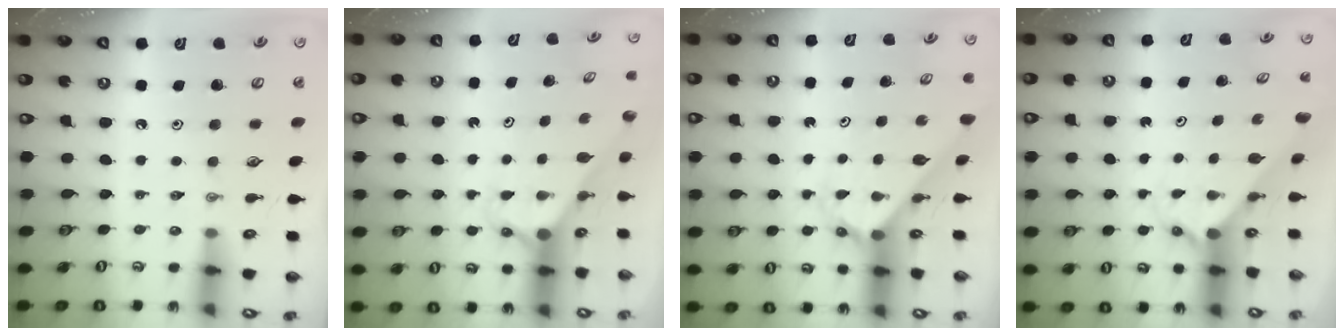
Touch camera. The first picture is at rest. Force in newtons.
{"total": 2.9, "press": 2.9, "slide": 0.0}
{"total": 2.3, "press": 2.3, "slide": 0.2}
{"total": 1.2, "press": 1.2, "slide": 0.1}